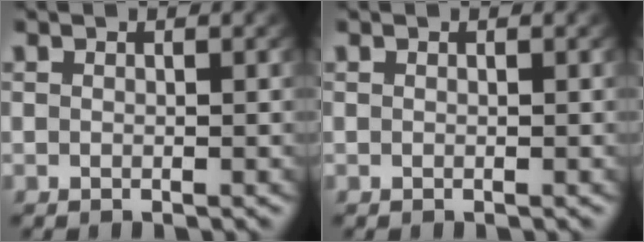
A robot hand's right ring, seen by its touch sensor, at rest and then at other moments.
{"total": 0.0}